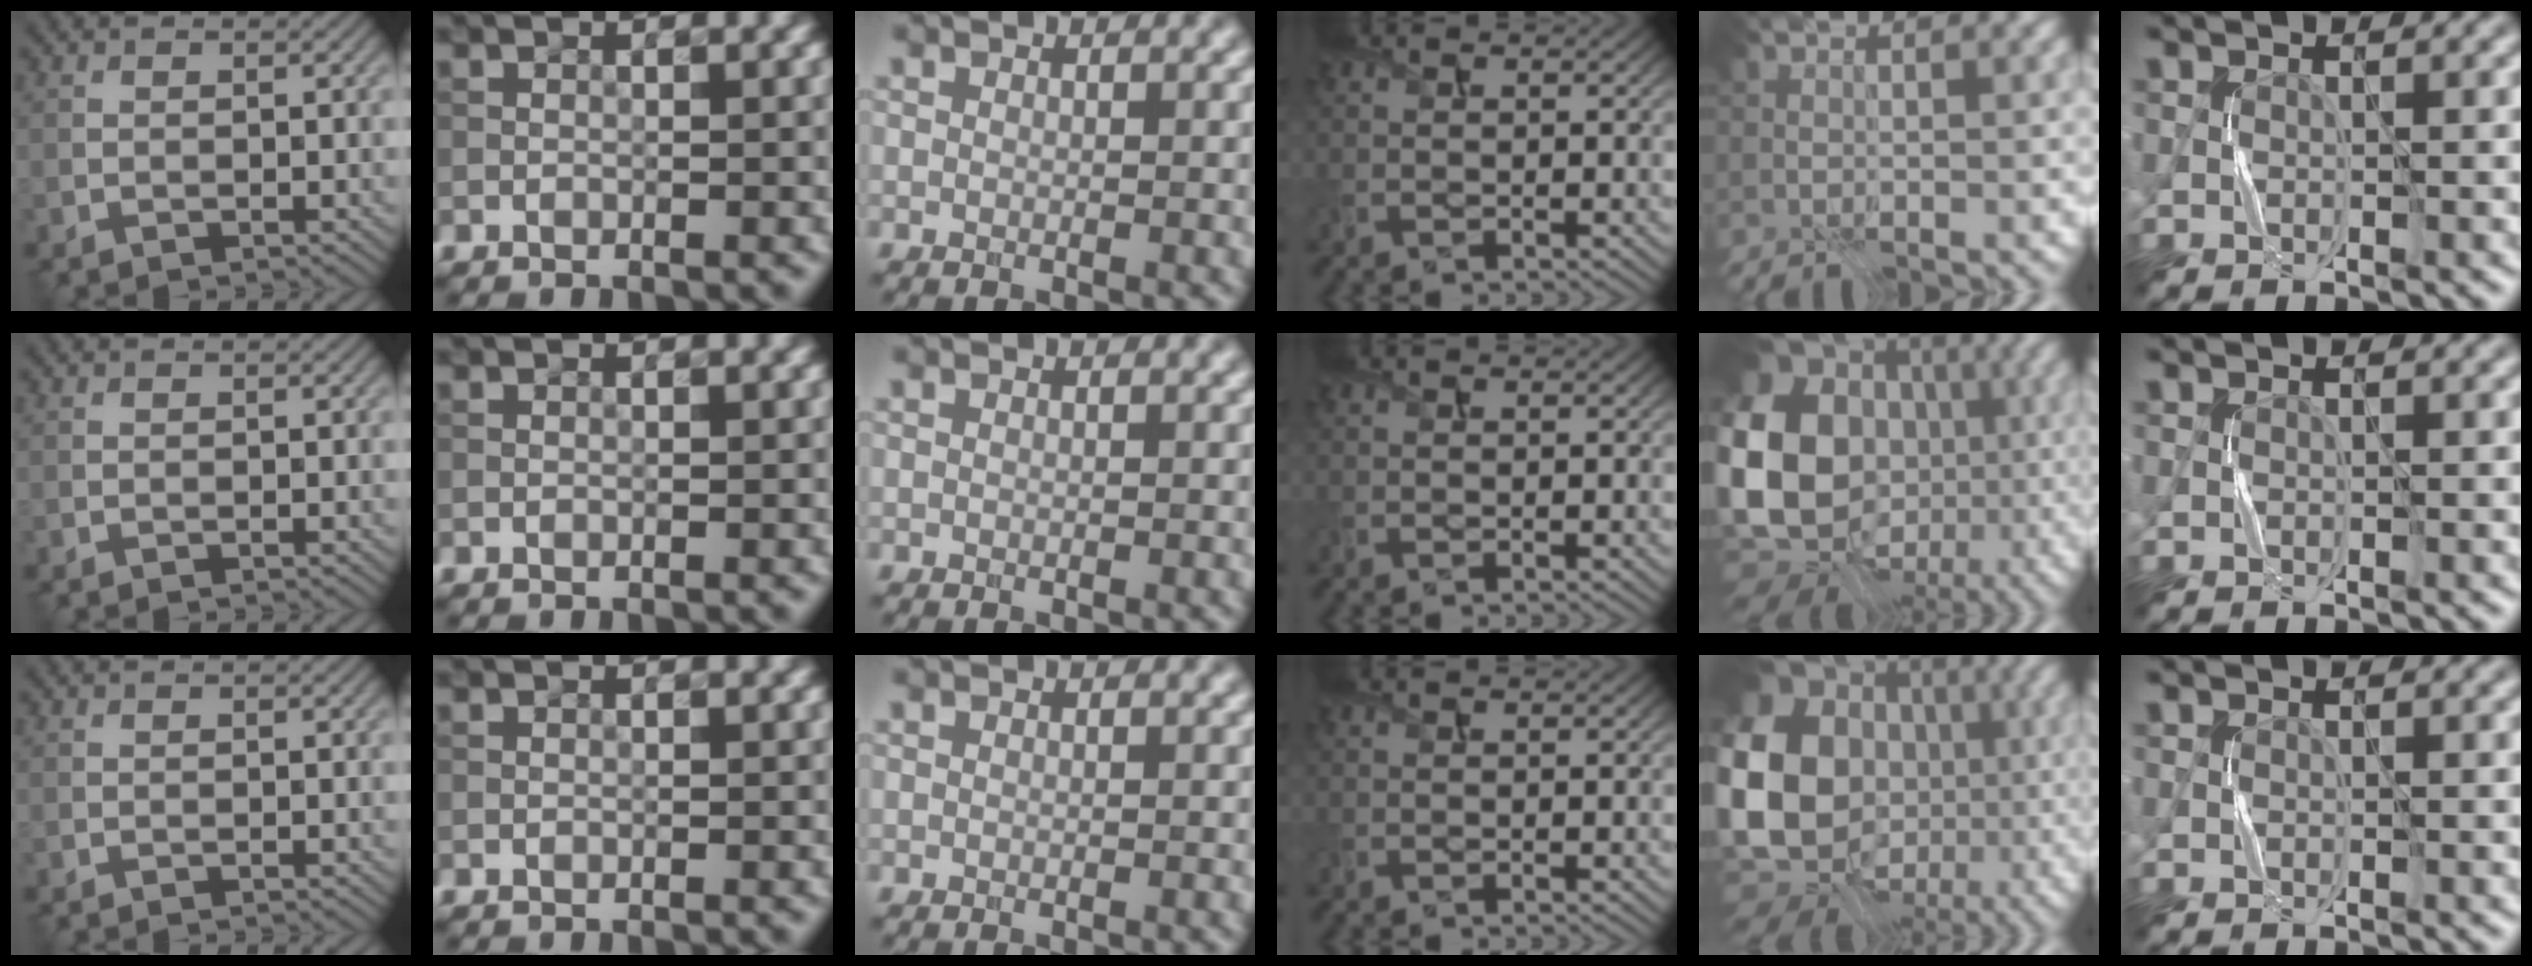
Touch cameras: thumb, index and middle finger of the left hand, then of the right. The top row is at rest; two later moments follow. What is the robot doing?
{"motion": "press", "object": "sticker"}